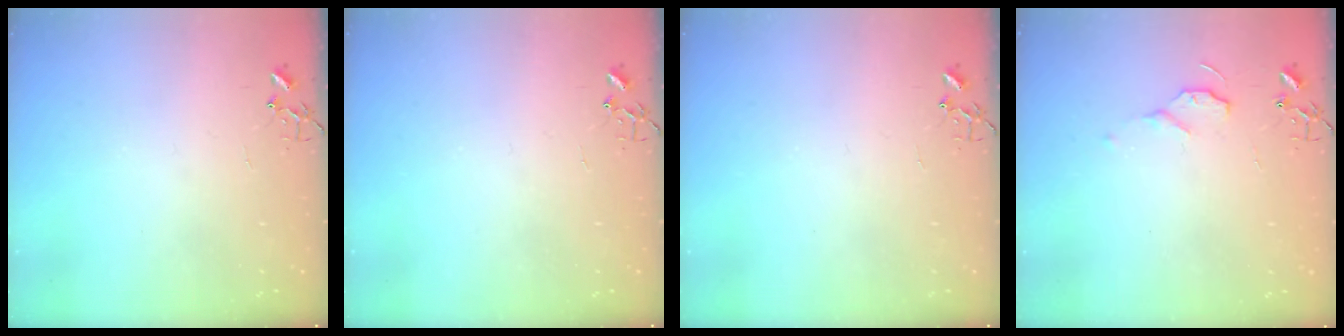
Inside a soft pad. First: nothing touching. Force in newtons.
{"total": 0.0}
{"total": 0.0}
{"total": 7.0, "press": 6.9, "slide": 0.8}